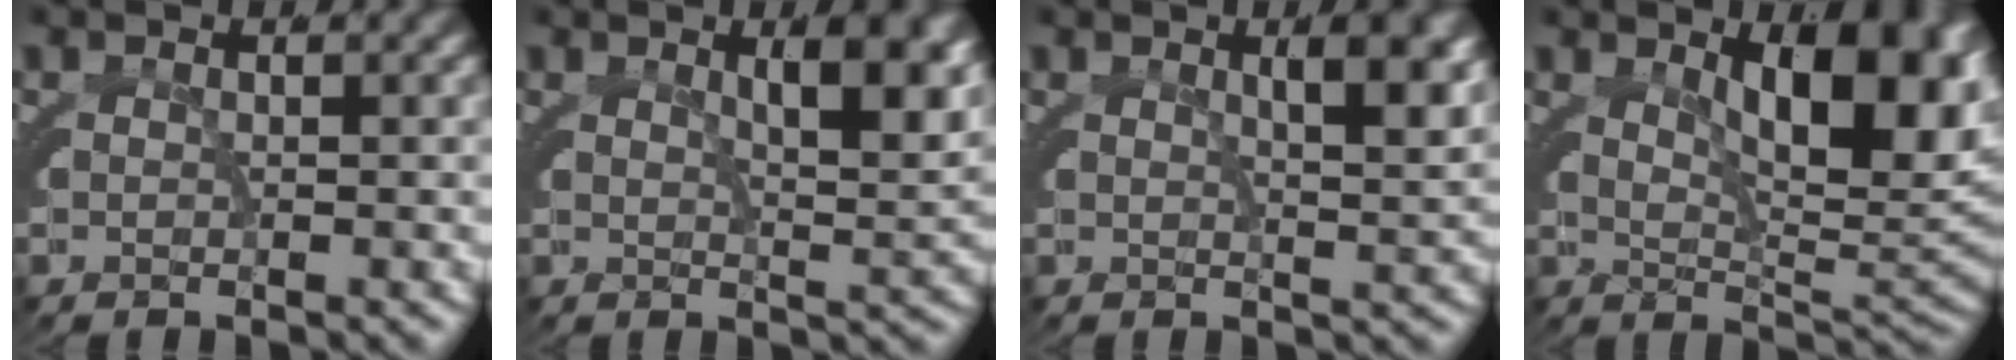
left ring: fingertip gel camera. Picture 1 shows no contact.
{"total": 3.4, "force": [1.4, -0.6, 3.0], "torque": [-0.024, 0.004, 0.024]}
{"total": 2.6, "force": [1.1, -1.1, 2.1], "torque": [-0.016, 0.006, 0.021]}
{"total": 9.0, "force": [2.9, 3.4, 7.8], "torque": [-0.087, 0.014, 0.043]}